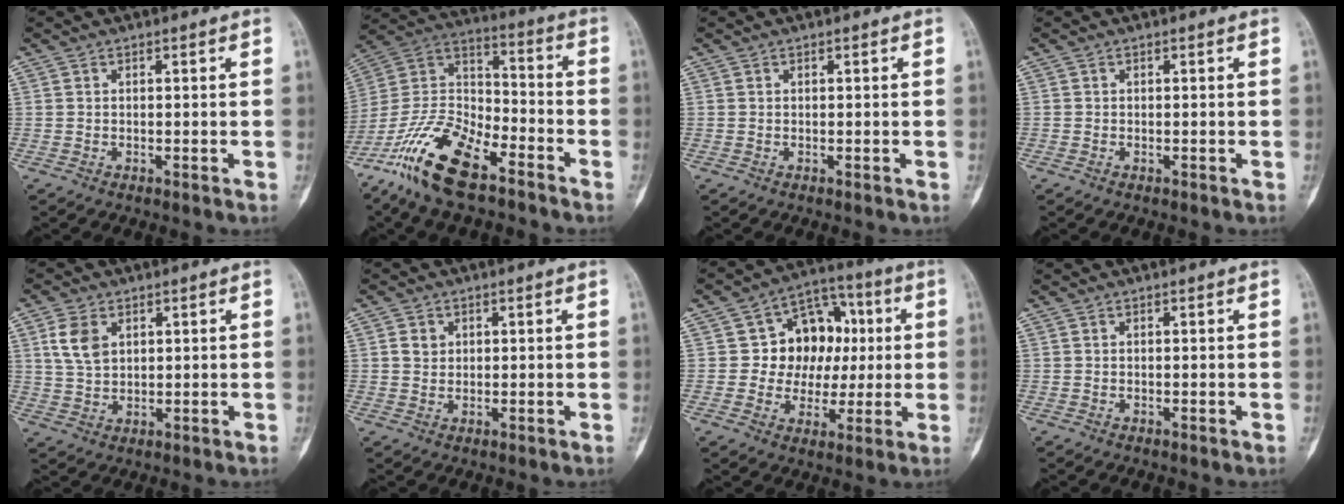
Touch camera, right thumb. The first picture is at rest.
{"total": 18.5, "force": [-12.3, 7.2, 11.8], "torque": [-0.231, 0.068, -0.234]}
{"total": 0.0}
{"total": 0.0}
{"total": 6.0, "force": [2.2, 4.0, 3.9], "torque": [-0.067, -0.003, 0.050]}
{"total": 2.5, "force": [0.7, 2.2, 1.1], "torque": [-0.008, -0.002, 0.014]}
{"total": 13.5, "force": [1.7, 11.1, 7.5], "torque": [-0.048, 0.021, 0.026]}
{"total": 0.0}